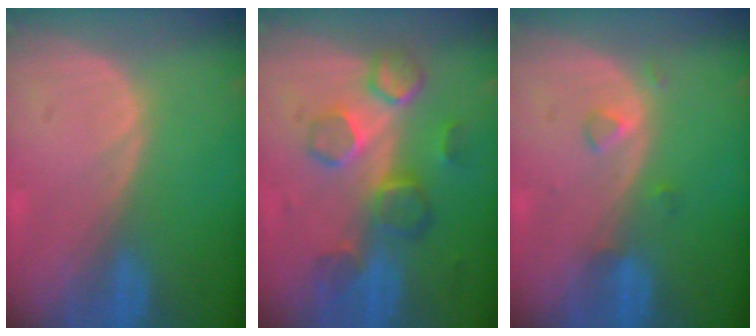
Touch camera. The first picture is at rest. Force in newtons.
{"total": 8.4, "press": 7.7, "slide": 3.5}
{"total": 1.8, "press": 1.8, "slide": 0.1}